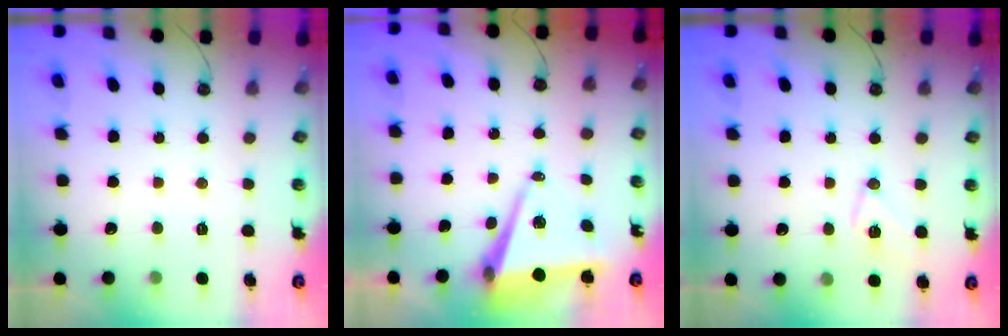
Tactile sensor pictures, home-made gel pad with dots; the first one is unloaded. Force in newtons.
{"total": 7.9, "press": 6.6, "slide": 4.3}
{"total": 9.1, "press": 9.1, "slide": 0.8}